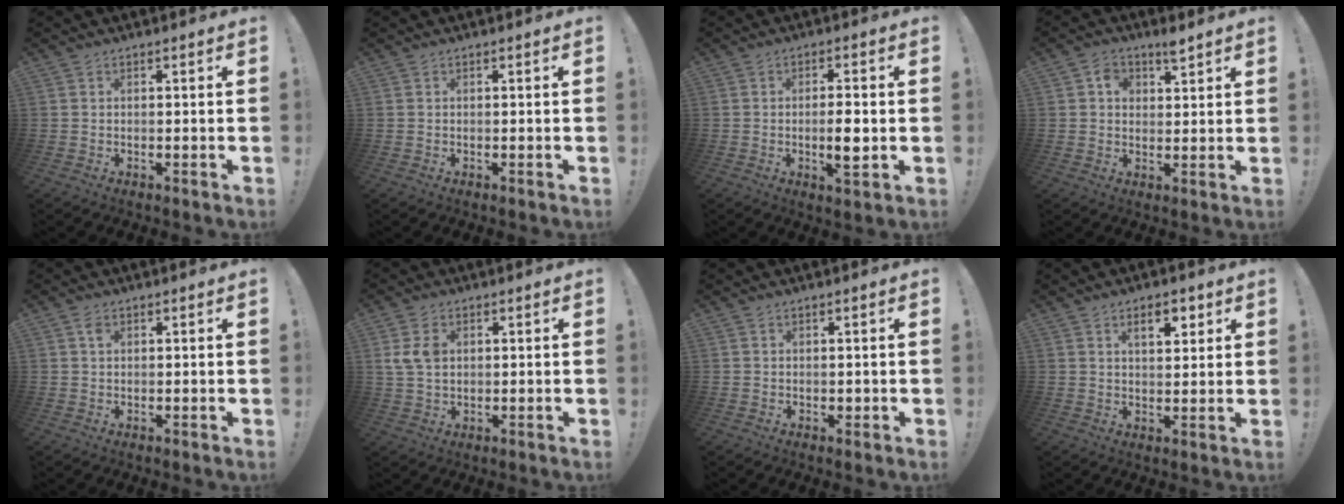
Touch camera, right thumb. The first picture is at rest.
{"total": 0.0}
{"total": 6.1, "force": [-1.1, 1.4, 5.9], "torque": [-0.092, -0.004, -0.020]}
{"total": 4.7, "force": [2.6, 3.4, 2.0], "torque": [-0.018, -0.009, 0.042]}
{"total": 1.9, "force": [0.9, 1.2, 1.1], "torque": [-0.017, 0.000, 0.015]}
{"total": 6.2, "force": [1.6, 4.4, 4.1], "torque": [-0.087, 0.002, 0.030]}
{"total": 0.6, "force": [-0.1, 0.5, 0.3], "torque": [0.001, 0.000, -0.003]}
{"total": 6.3, "force": [3.2, 2.9, 4.6], "torque": [-0.060, -0.006, 0.050]}